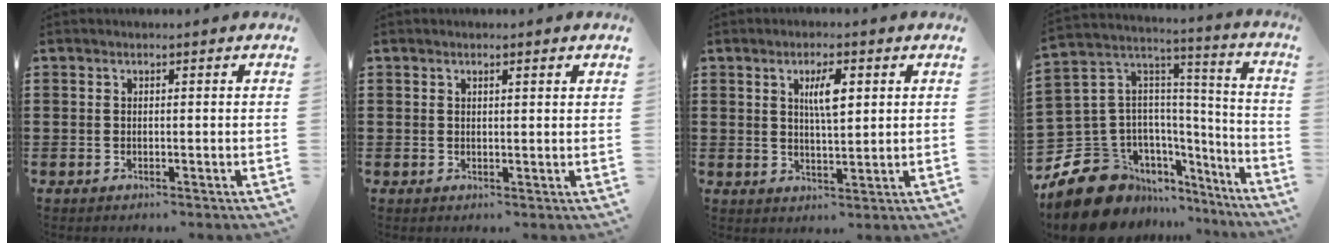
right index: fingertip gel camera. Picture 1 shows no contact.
{"total": 0.7, "force": [0.5, 0.0, 0.6], "torque": [-0.012, 0.000, 0.009]}
{"total": 4.7, "force": [1.5, 1.3, 4.2], "torque": [-0.081, 0.006, 0.021]}
{"total": 14.1, "force": [-9.1, 9.6, 4.8], "torque": [-0.139, 0.012, -0.162]}